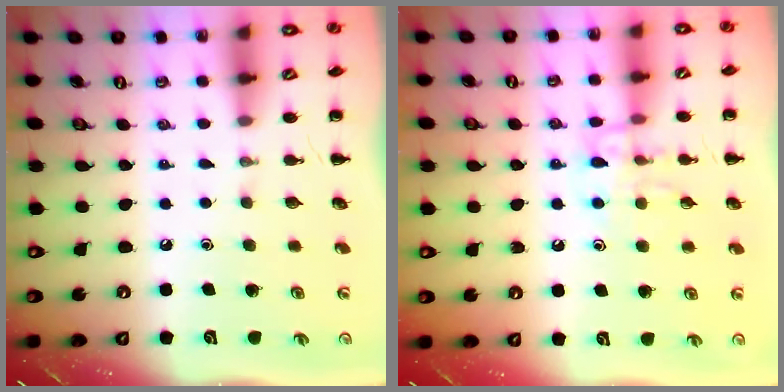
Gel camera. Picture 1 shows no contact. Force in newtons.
{"total": 10.7, "press": 10.7, "slide": 1.0}